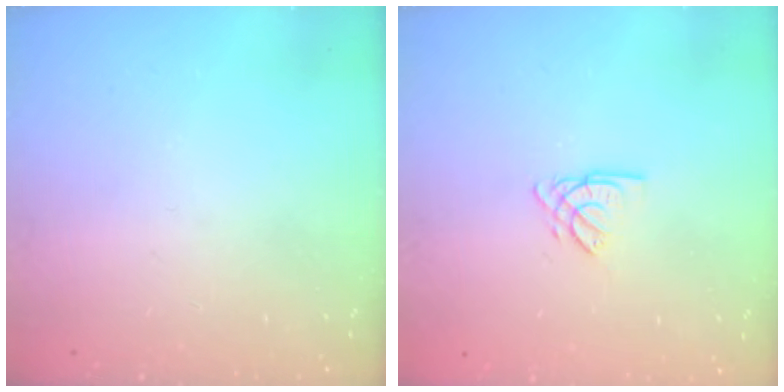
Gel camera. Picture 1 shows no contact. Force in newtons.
{"total": 2.7, "press": 2.7, "slide": 0.3}